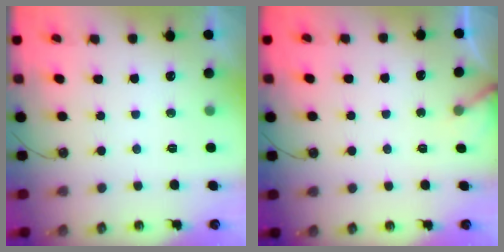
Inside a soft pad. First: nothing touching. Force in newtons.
{"total": 3.0, "press": 3.0, "slide": 0.3}